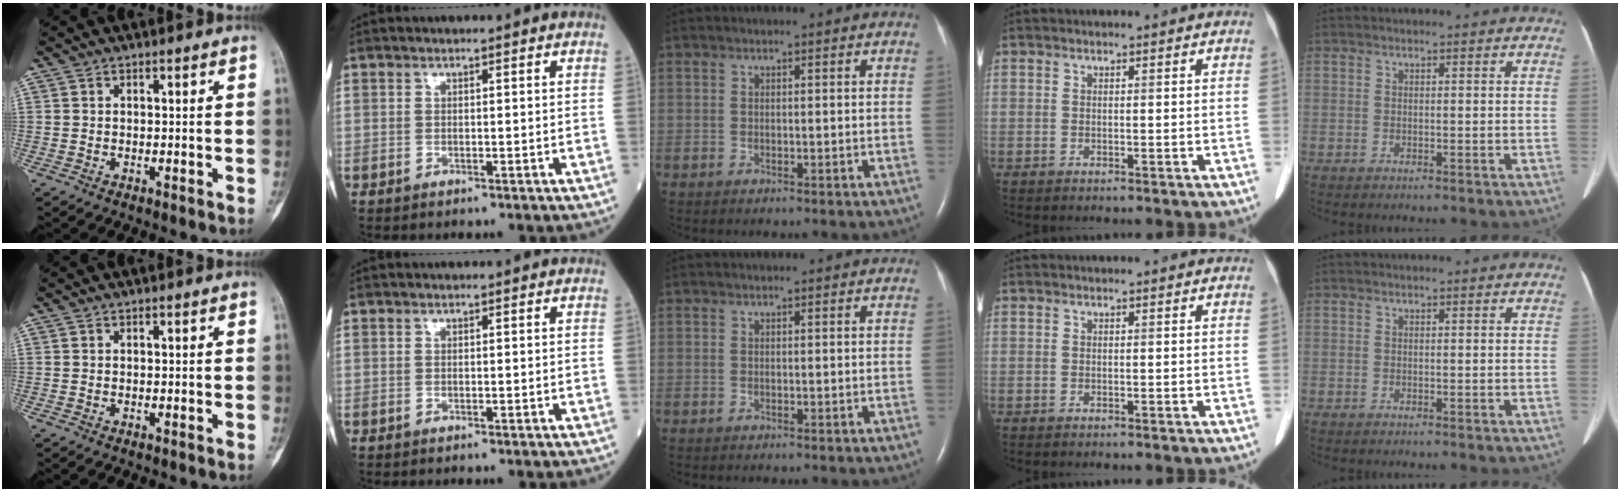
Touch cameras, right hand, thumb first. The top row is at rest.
{}